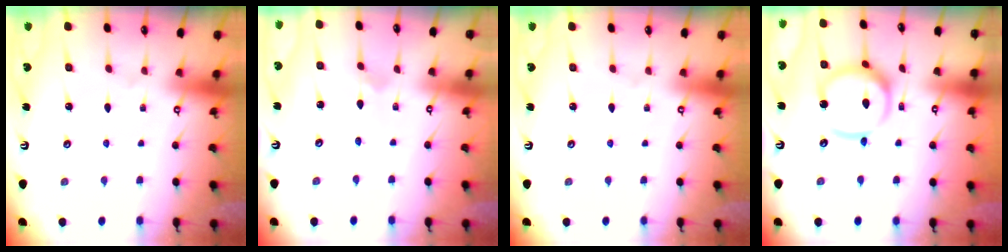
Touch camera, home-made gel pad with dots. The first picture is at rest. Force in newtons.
{"total": 0.7, "press": 0.7, "slide": 0.1}
{"total": 0.0}
{"total": 13.0, "press": 12.9, "slide": 1.7}